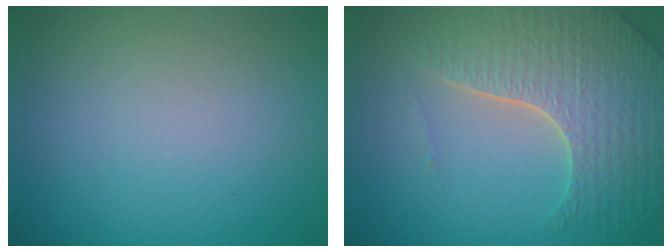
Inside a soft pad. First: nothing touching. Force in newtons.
{"total": 6.8, "press": 5.2, "slide": 4.4}